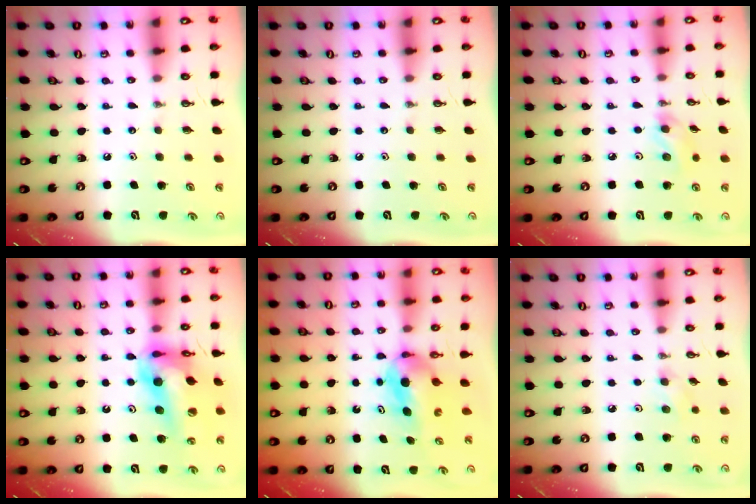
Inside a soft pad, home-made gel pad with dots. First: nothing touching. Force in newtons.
{"total": 0.0}
{"total": 5.8, "press": 5.7, "slide": 1.0}
{"total": 19.1, "press": 19.0, "slide": 2.0}
{"total": 5.9, "press": 5.5, "slide": 2.3}
{"total": 5.6, "press": 5.2, "slide": 1.9}